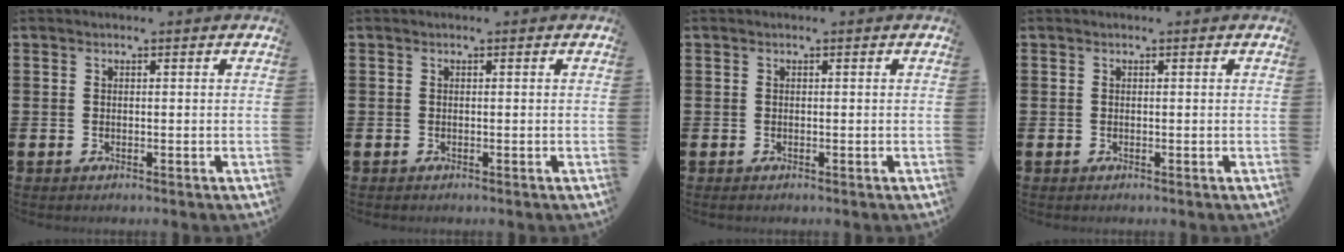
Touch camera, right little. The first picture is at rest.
{"total": 0.0}
{"total": 0.0}
{"total": 0.0}